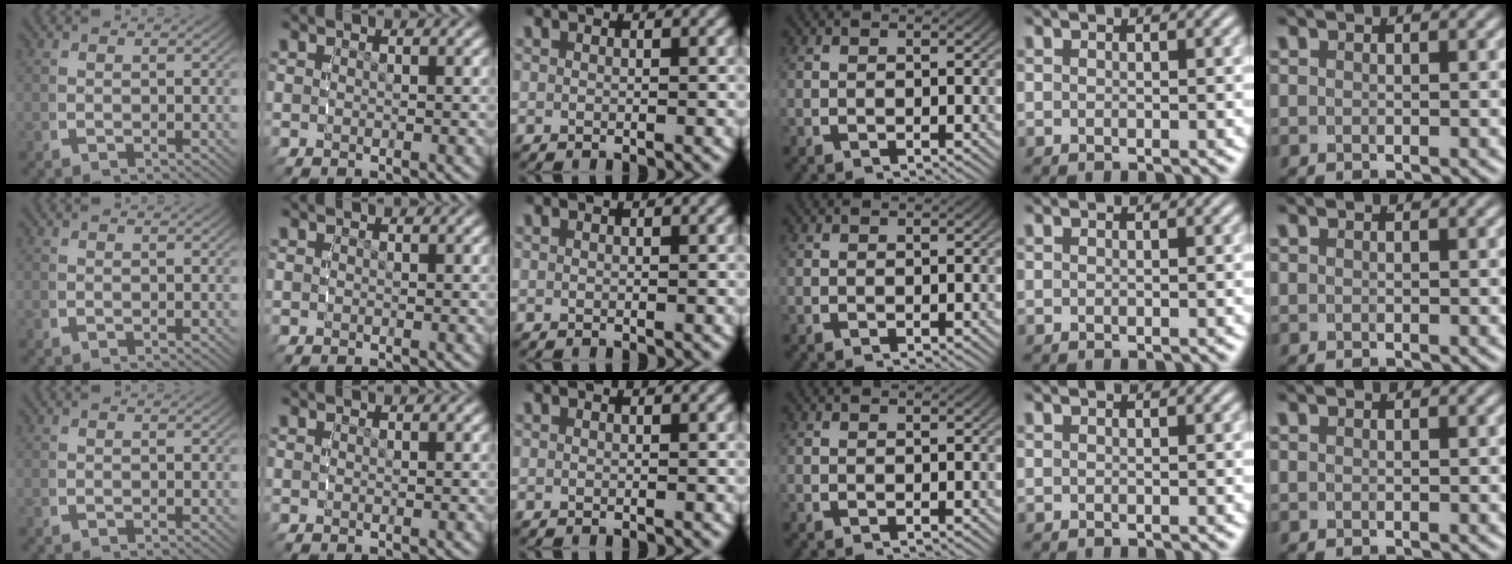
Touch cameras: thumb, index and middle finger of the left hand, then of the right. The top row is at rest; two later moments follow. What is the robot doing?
{"motion": "reach", "object": "jewelry box"}